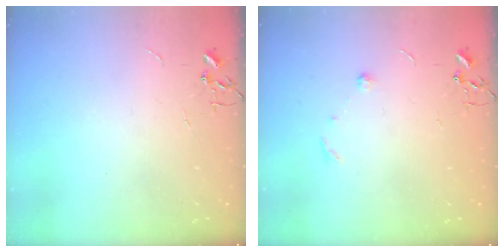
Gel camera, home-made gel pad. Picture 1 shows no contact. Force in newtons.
{"total": 6.0, "press": 5.8, "slide": 1.4}